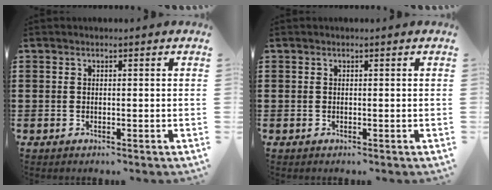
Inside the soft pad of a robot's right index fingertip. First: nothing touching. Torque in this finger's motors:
{"motor_torque": [0.02, 0.34, 0.00, 0.00]}